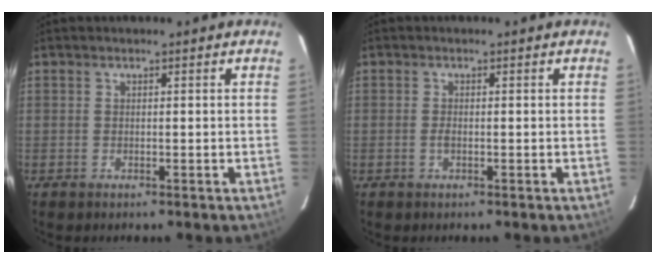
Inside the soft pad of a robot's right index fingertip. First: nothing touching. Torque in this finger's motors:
{"motor_torque": [0.05, 0.05, 0.09, 0.01]}